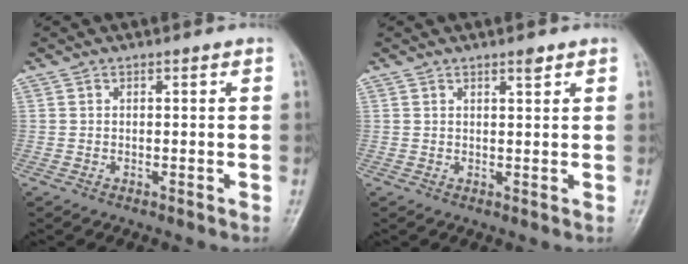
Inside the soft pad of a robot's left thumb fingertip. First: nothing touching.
{"total": 1.6, "force": [1.2, 0.4, 0.9], "torque": [-0.009, -0.007, 0.019]}